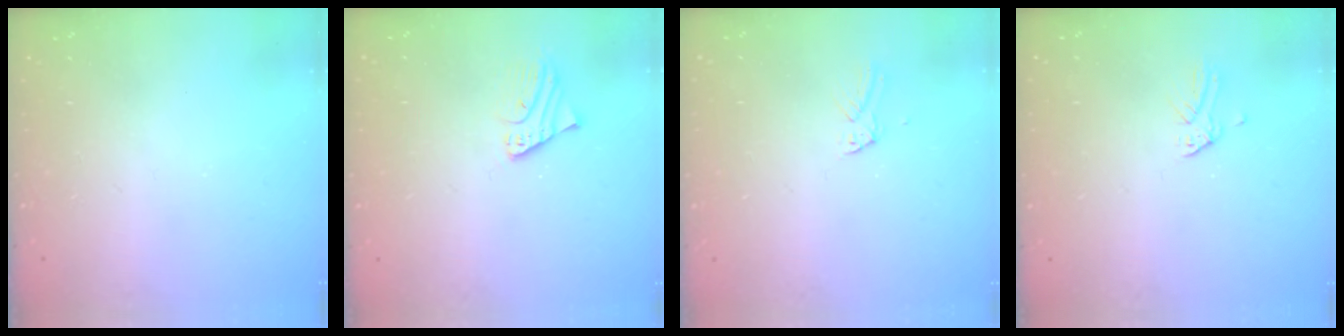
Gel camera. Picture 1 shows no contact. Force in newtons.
{"total": 2.3, "press": 2.3, "slide": 0.1}
{"total": 1.5, "press": 1.5, "slide": 0.1}
{"total": 0.0}